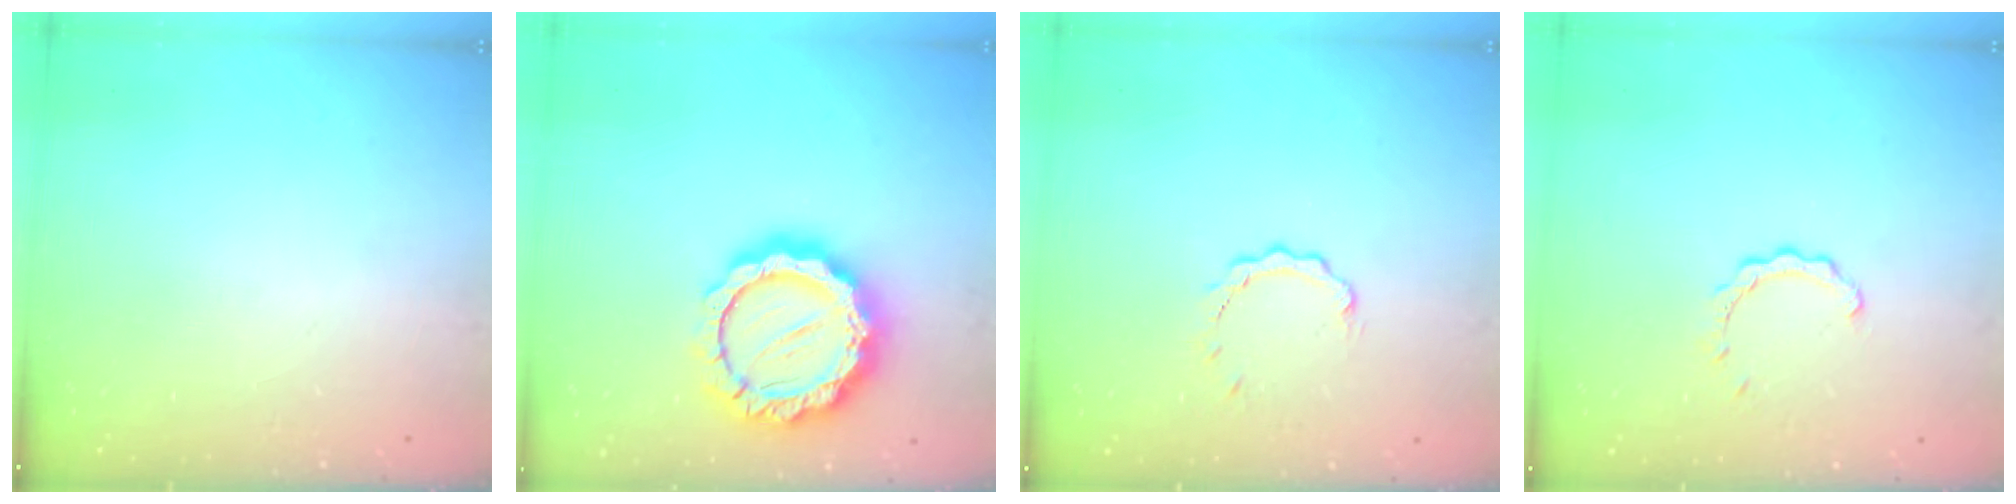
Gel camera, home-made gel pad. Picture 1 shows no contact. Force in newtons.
{"total": 18.3, "press": 18.2, "slide": 1.5}
{"total": 2.6, "press": 2.5, "slide": 0.3}
{"total": 2.8, "press": 2.7, "slide": 0.4}